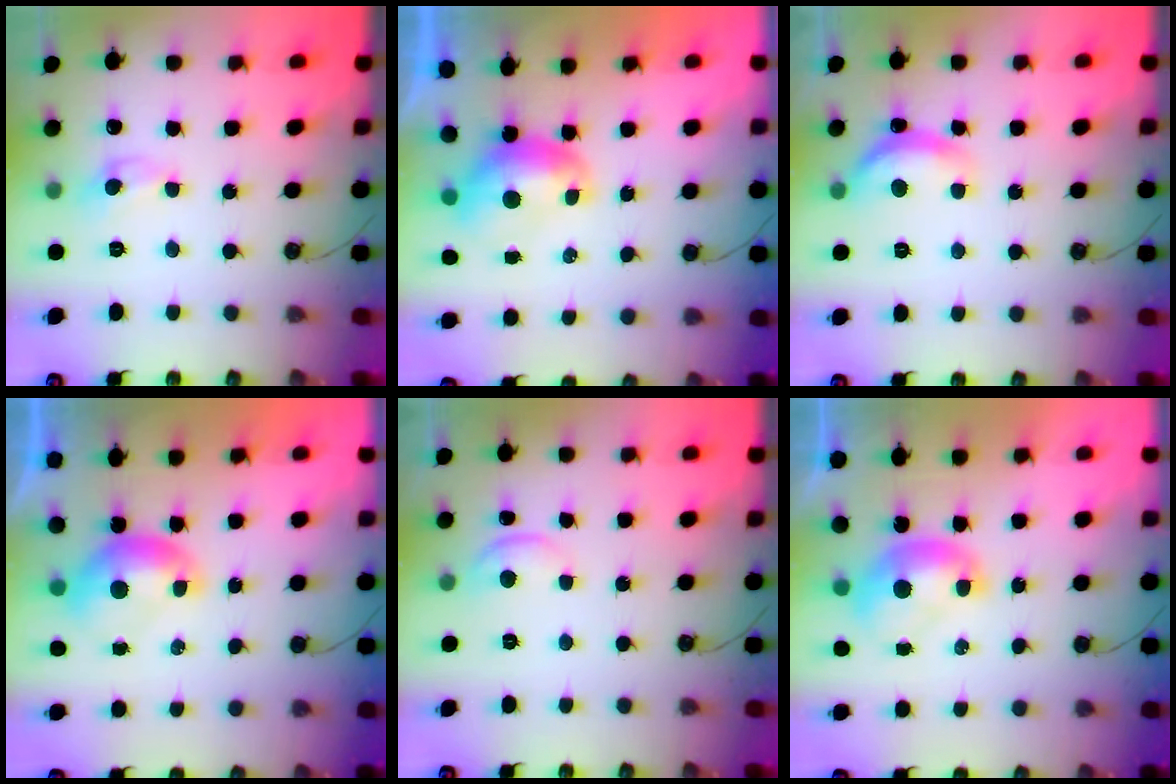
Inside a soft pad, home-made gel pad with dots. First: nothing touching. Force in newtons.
{"total": 0.5, "press": 0.5, "slide": 0.2}
{"total": 5.9, "press": 5.9, "slide": 0.7}
{"total": 0.0}
{"total": 1.4, "press": 1.4, "slide": 0.4}
{"total": 1.2, "press": 1.2, "slide": 0.0}